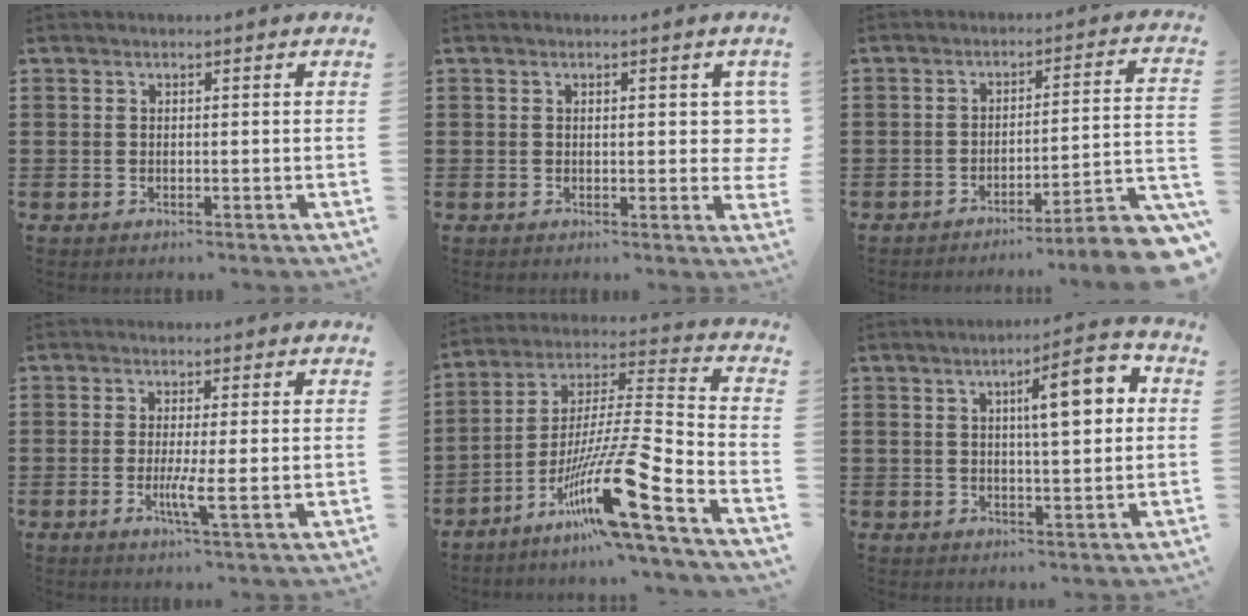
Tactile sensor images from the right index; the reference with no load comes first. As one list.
[{"total": 3.4, "force": [0.5, 1.6, 3.0], "torque": [-0.035, -0.001, 0.002]}, {"total": 5.2, "force": [-4.0, -0.4, 3.3], "torque": [-0.055, -0.020, -0.082]}, {"total": 4.5, "force": [-0.7, 0.2, 4.4], "torque": [-0.077, -0.009, -0.012]}, {"total": 15.6, "force": [-9.5, 0.3, 12.4], "torque": [-0.234, -0.003, -0.175]}, {"total": 8.6, "force": [2.3, 2.2, 8.0], "torque": [-0.125, -0.002, 0.029]}]